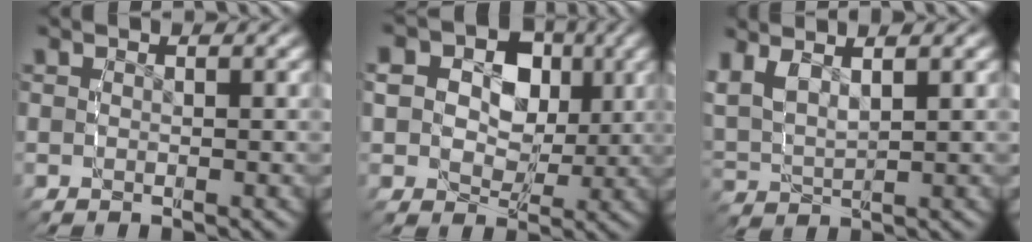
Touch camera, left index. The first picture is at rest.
{"total": 9.5, "force": [2.3, 7.8, 4.9], "torque": [-0.108, -0.012, 0.033]}
{"total": 4.1, "force": [2.3, 2.4, 2.4], "torque": [-0.070, -0.001, 0.045]}